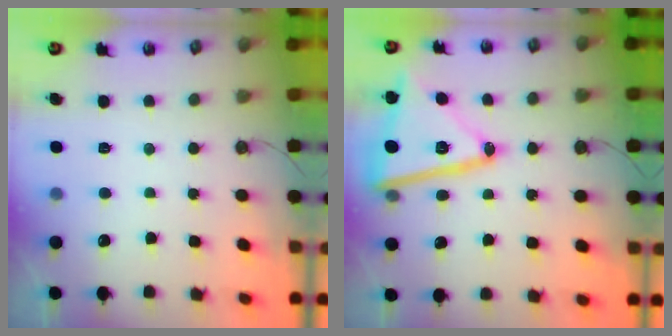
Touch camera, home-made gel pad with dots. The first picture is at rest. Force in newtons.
{"total": 22.7, "press": 22.7, "slide": 1.3}